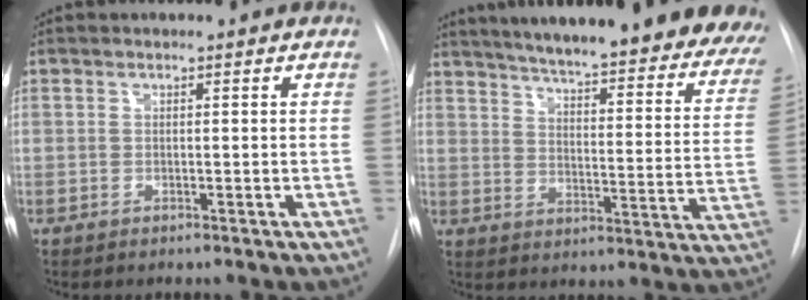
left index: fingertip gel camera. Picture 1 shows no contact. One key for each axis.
{"total": 33.0, "fx": 28.7, "fy": 4.9, "fz": 15.5, "tx": -0.190, "ty": -0.096, "tz": 0.344}